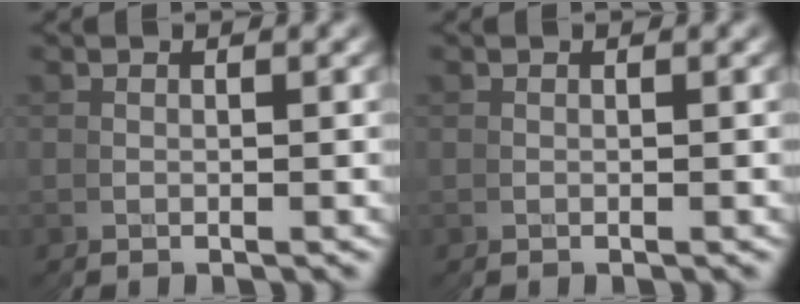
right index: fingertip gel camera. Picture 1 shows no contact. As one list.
[{"total": 0.0}]